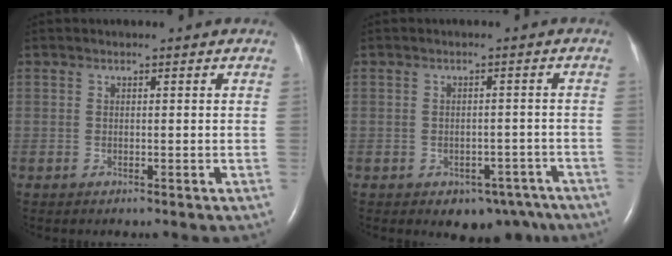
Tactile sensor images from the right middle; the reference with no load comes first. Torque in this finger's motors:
{"motor_torque": [0.04, -0.02, 0.04, 0.02]}